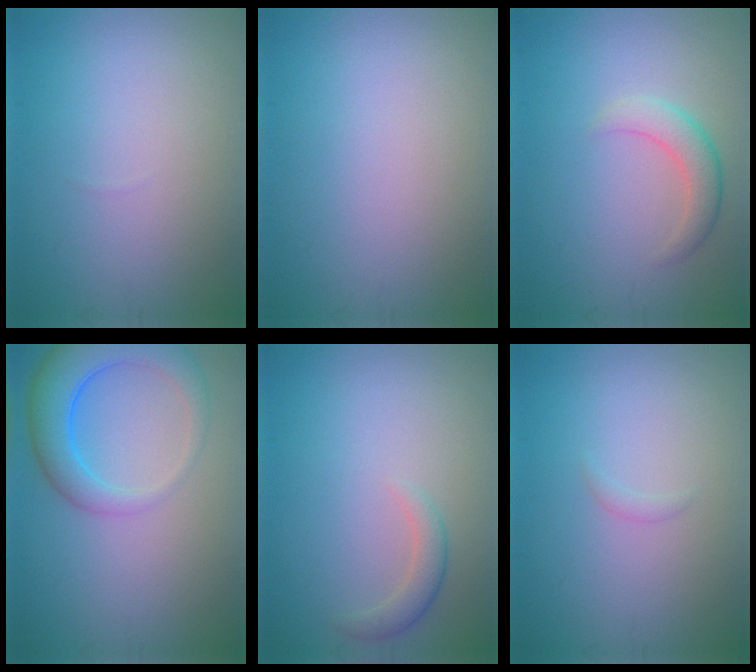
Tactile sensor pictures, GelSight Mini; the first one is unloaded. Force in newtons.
{"total": 0.0}
{"total": 2.6, "press": 2.6, "slide": 0.0}
{"total": 6.1, "press": 6.0, "slide": 0.3}
{"total": 1.8, "press": 1.7, "slide": 0.2}
{"total": 0.5, "press": 0.5, "slide": 0.1}